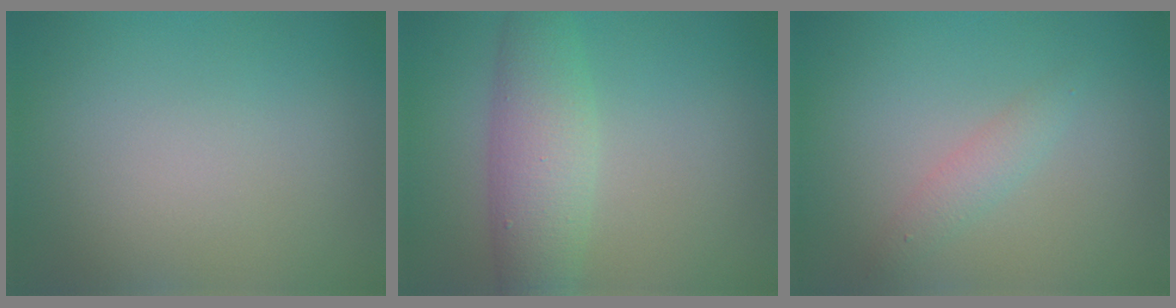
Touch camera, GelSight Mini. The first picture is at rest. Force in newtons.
{"total": 4.9, "press": 4.9, "slide": 0.1}
{"total": 1.6, "press": 1.6, "slide": 0.0}